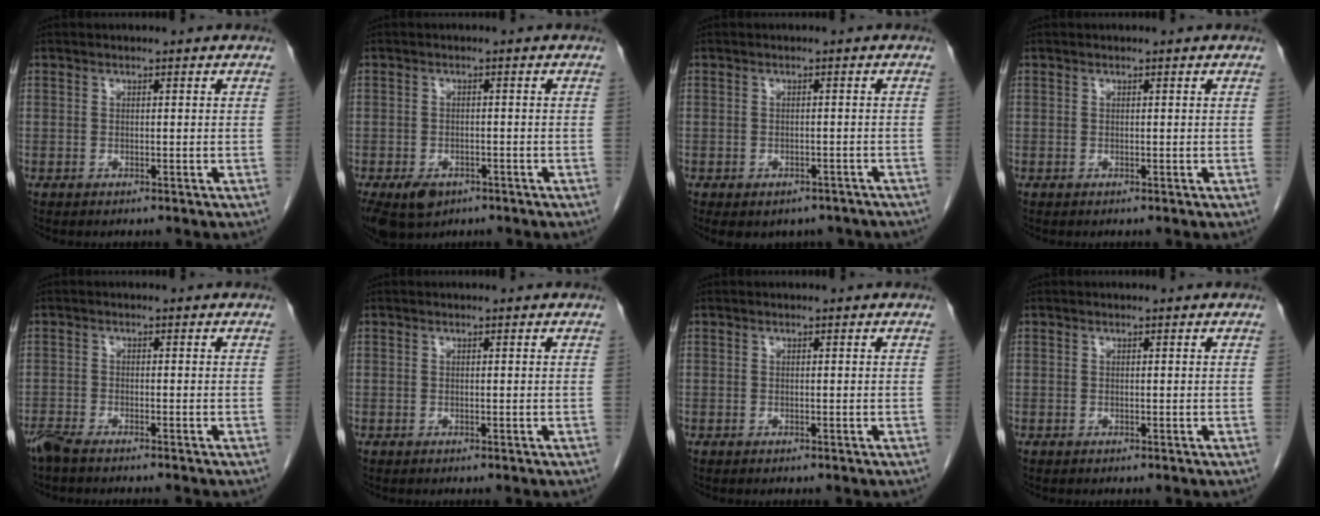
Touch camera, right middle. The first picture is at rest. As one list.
[{"total": 6.7, "force": [-4.0, 4.3, 3.3], "torque": [-0.065, -0.007, -0.060]}, {"total": 8.7, "force": [-6.7, 4.6, 3.0], "torque": [-0.041, 0.006, -0.074]}, {"total": 0.0}, {"total": 4.5, "force": [-3.9, 0.3, 2.2], "torque": [-0.036, -0.009, -0.065]}, {"total": 0.0}, {"total": 0.0}, {"total": 0.0}]